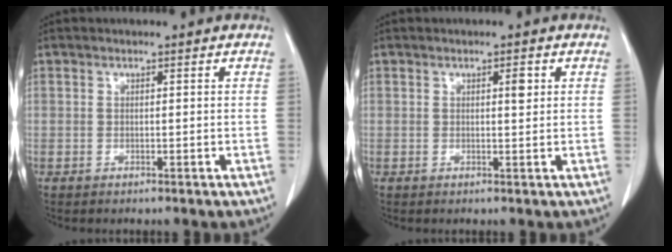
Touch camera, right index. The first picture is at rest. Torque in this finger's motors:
{"motor_torque": [0.18, 0.00, 0.00, 0.01]}